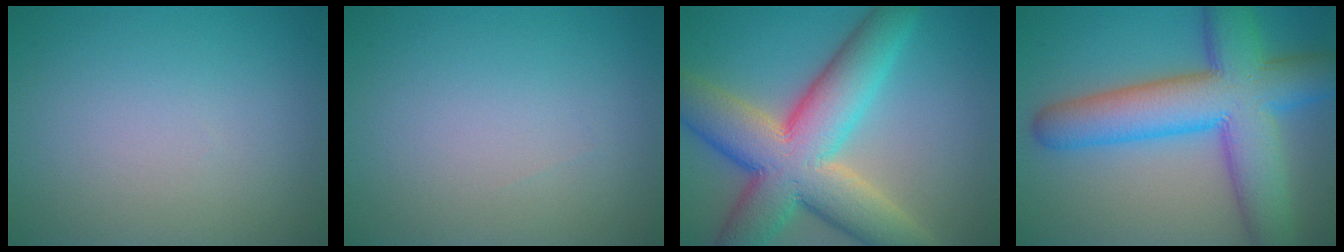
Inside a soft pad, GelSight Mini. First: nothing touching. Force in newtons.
{"total": 0.0}
{"total": 12.6, "press": 12.5, "slide": 0.7}
{"total": 11.6, "press": 11.6, "slide": 0.3}